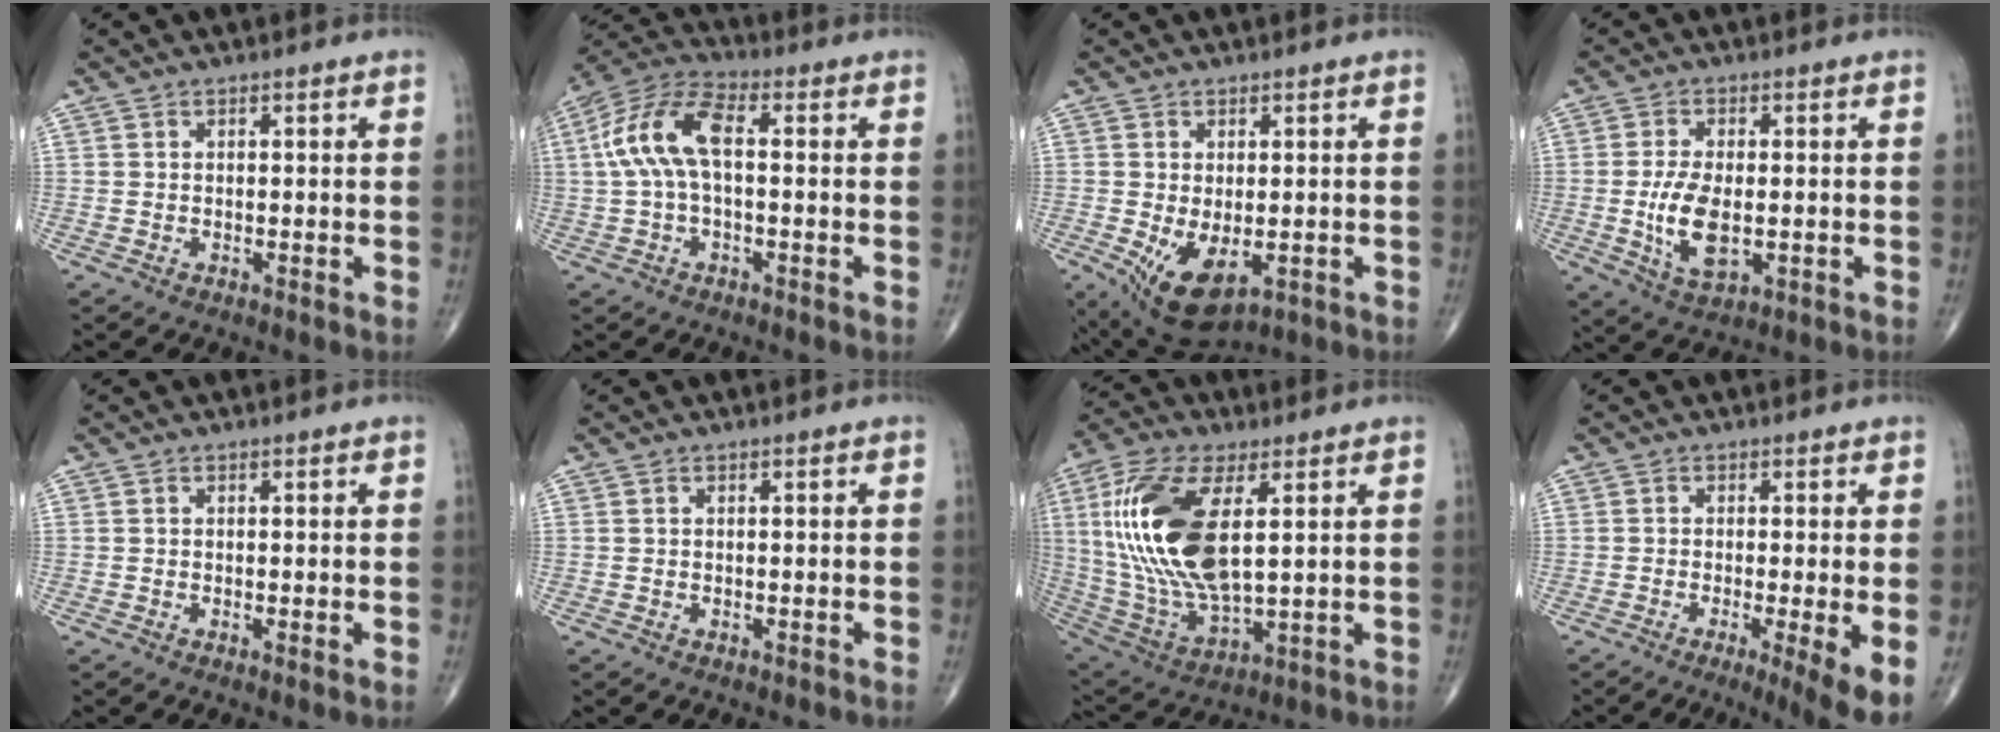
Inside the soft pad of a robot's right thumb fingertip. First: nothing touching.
{"total": 11.6, "force": [0.9, 5.4, 10.2], "torque": [-0.222, 0.037, 0.009]}
{"total": 9.0, "force": [-2.4, 4.9, 7.2], "torque": [-0.114, -0.011, -0.021]}
{"total": 8.7, "force": [-1.1, 4.2, 7.5], "torque": [-0.142, -0.009, -0.016]}
{"total": 0.5, "force": [0.0, 0.0, 0.5], "torque": [-0.011, -0.003, -0.002]}
{"total": 0.0}
{"total": 22.0, "force": [4.3, 9.9, 19.2], "torque": [-0.406, -0.022, 0.084]}
{"total": 7.0, "force": [-2.2, 0.6, 6.6], "torque": [-0.103, -0.020, -0.039]}